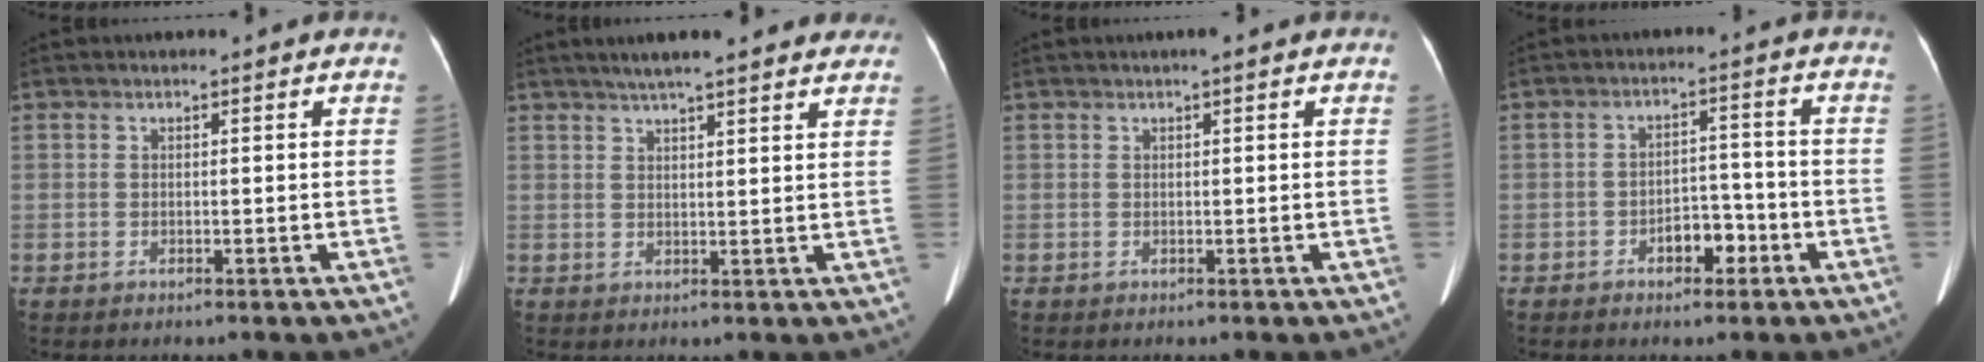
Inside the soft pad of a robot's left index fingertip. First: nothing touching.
{"total": 13.4, "force": [11.3, 2.0, 6.9], "torque": [-0.095, 0.033, 0.143]}
{"total": 0.9, "force": [0.5, 0.0, 0.7], "torque": [-0.013, 0.005, 0.005]}
{"total": 4.4, "force": [-2.4, 2.4, 2.8], "torque": [-0.042, 0.016, -0.037]}